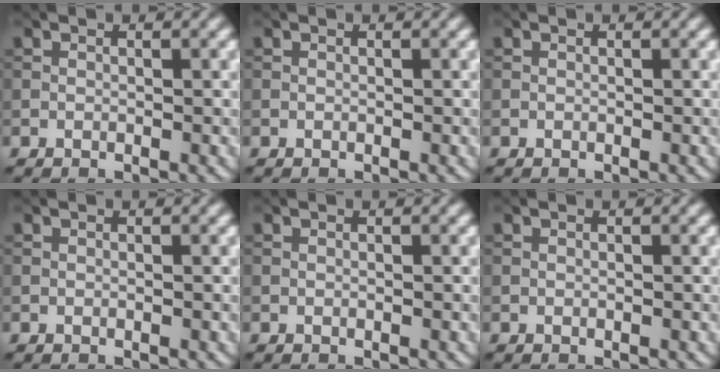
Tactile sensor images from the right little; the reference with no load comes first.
{"total": 0.0}
{"total": 0.0}
{"total": 0.0}
{"total": 0.0}
{"total": 0.0}